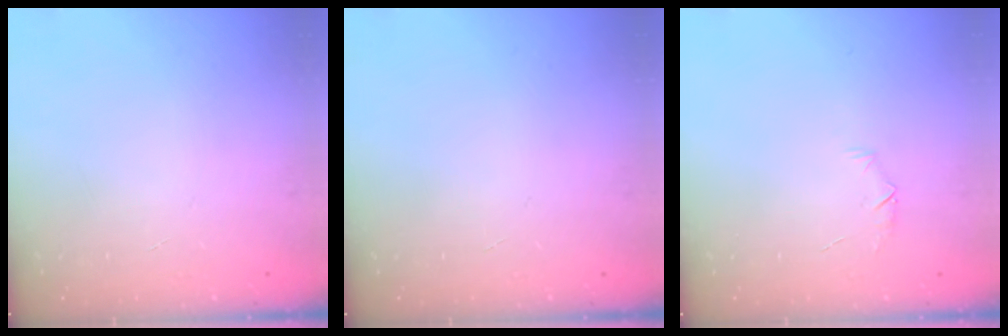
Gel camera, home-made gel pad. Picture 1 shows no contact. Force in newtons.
{"total": 0.0}
{"total": 5.3, "press": 5.1, "slide": 1.6}